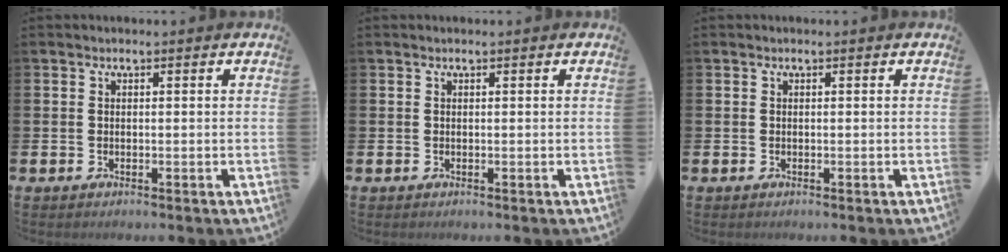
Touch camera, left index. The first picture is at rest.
{"total": 0.0}
{"total": 0.0}